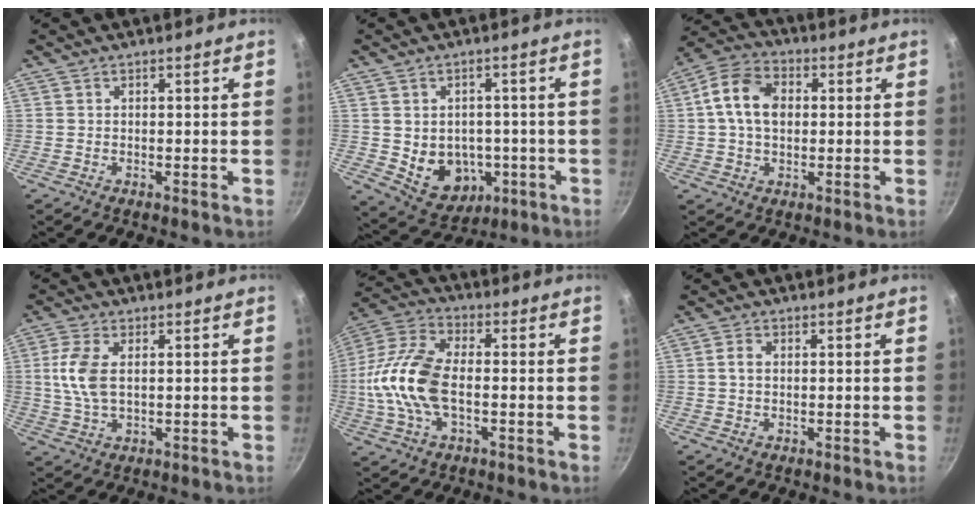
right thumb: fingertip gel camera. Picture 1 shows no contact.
{"total": 11.0, "force": [-1.8, 8.9, 6.3], "torque": [-0.059, 0.003, -0.005]}
{"total": 10.7, "force": [1.2, 7.6, 7.3], "torque": [-0.116, 0.019, 0.008]}
{"total": 7.5, "force": [1.0, 4.1, 6.2], "torque": [-0.131, 0.004, 0.019]}
{"total": 16.0, "force": [-1.8, 8.6, 13.4], "torque": [-0.263, 0.033, -0.051]}
{"total": 2.0, "force": [0.1, 1.4, 1.4], "torque": [-0.023, 0.006, 0.000]}